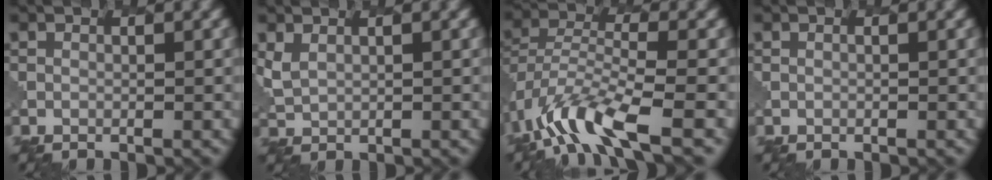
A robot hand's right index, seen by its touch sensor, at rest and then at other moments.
{"total": 1.8, "force": [1.4, 0.8, 0.8], "torque": [-0.025, -0.003, 0.036]}
{"total": 7.9, "force": [-4.6, 2.7, 5.8], "torque": [-0.113, -0.002, -0.093]}
{"total": 0.0}